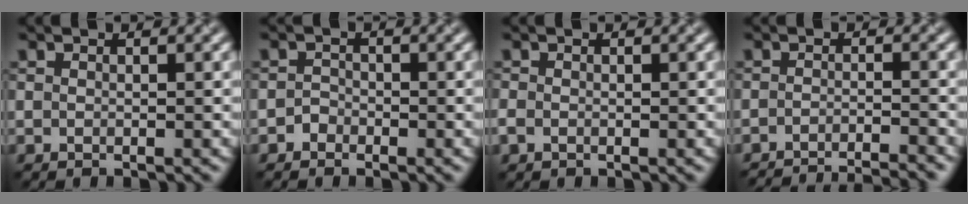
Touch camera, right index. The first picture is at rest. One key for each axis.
{"total": 0.9, "fx": -0.6, "fy": 0.7, "fz": 0.0, "tx": 0.003, "ty": 0.004, "tz": -0.012}
{"total": 0.8, "fx": -0.4, "fy": 0.6, "fz": 0.4, "tx": -0.009, "ty": -0.003, "tz": -0.009}
{"total": 7.4, "fx": -7.0, "fy": 1.1, "fz": 2.1, "tx": -0.017, "ty": -0.001, "tz": -0.096}